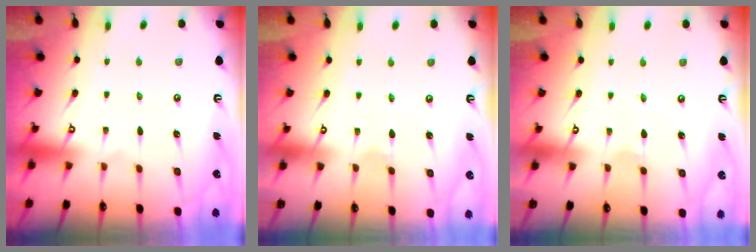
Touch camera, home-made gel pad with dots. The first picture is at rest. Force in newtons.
{"total": 1.2, "press": 1.2, "slide": 0.1}
{"total": 1.2, "press": 1.2, "slide": 0.1}